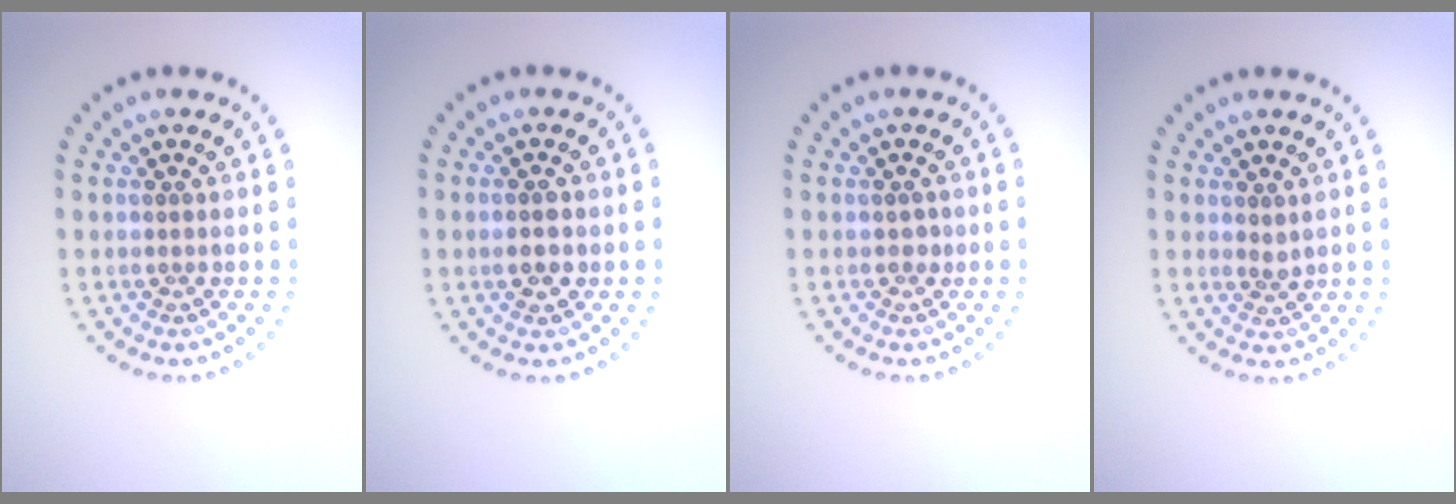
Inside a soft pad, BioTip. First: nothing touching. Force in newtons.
{"total": 2.3, "press": 2.3, "slide": 0.1}
{"total": 0.6, "press": 0.5, "slide": 0.1}
{"total": 1.0, "press": 0.8, "slide": 0.6}